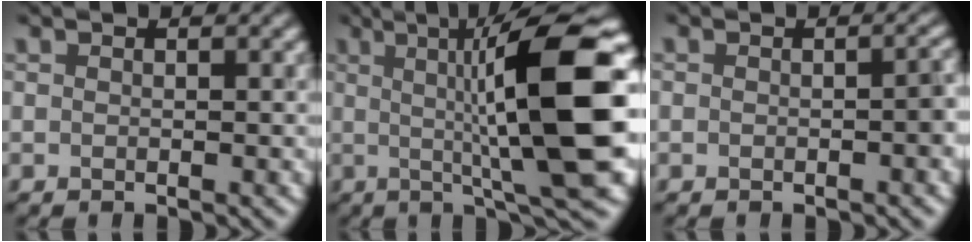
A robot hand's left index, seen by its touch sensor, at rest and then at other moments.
{"total": 13.6, "force": [1.3, 2.4, 13.3], "torque": [-0.167, 0.019, 0.019]}
{"total": 1.3, "force": [-0.4, 0.7, 1.0], "torque": [-0.014, 0.004, -0.005]}